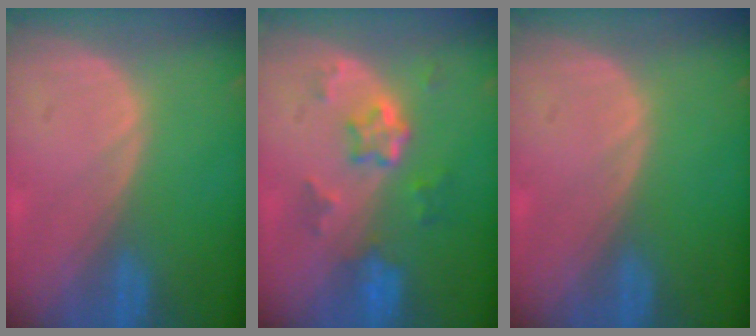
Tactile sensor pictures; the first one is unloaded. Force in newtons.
{"total": 5.9, "press": 5.3, "slide": 2.6}
{"total": 0.0}